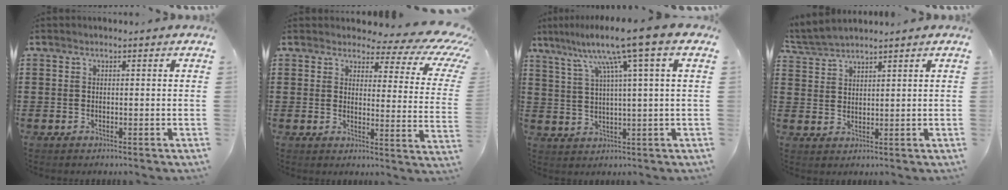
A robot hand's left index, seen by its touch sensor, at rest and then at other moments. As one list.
[{"total": 5.0, "force": [3.6, 1.6, 3.1], "torque": [-0.063, -0.022, 0.056]}, {"total": 9.9, "force": [5.5, -1.0, 8.2], "torque": [-0.174, -0.015, 0.084]}, {"total": 2.9, "force": [2.8, 0.1, 0.5], "torque": [-0.021, -0.005, 0.052]}]